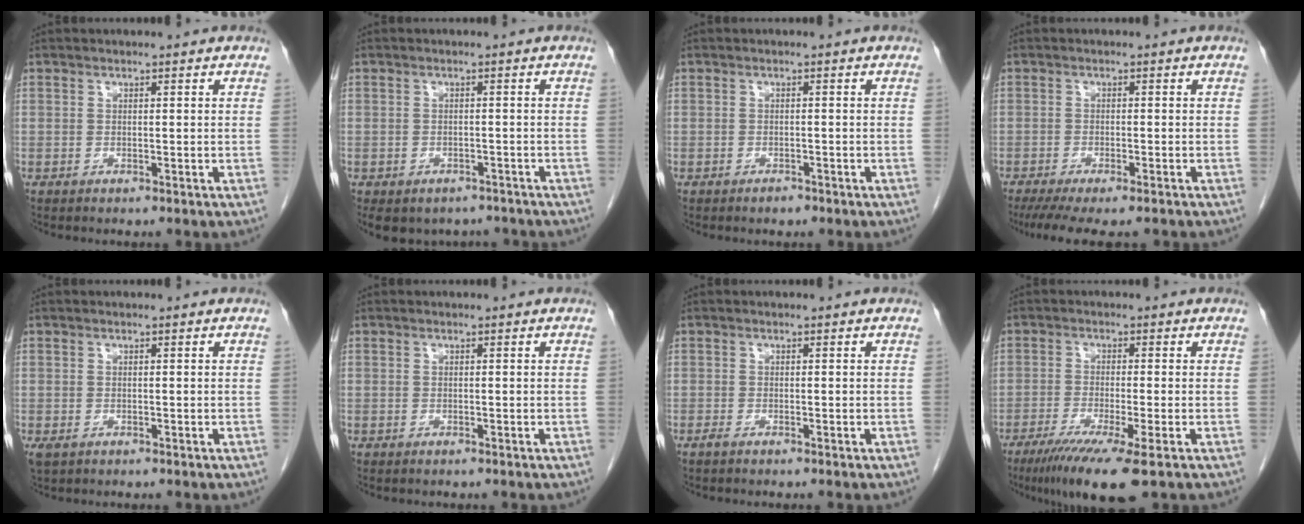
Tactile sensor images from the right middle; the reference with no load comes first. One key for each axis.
{"total": 8.3, "fx": -6.4, "fy": 5.0, "fz": 2.0, "tx": -0.035, "ty": 0.005, "tz": -0.076}
{"total": 1.0, "fx": -0.9, "fy": 0.4, "fz": 0.4, "tx": -0.009, "ty": 0.000, "tz": -0.011}
{"total": 9.8, "fx": -7.9, "fy": 1.9, "fz": 5.4, "tx": -0.078, "ty": -0.013, "tz": -0.118}
{"total": 1.4, "fx": -0.5, "fy": 1.0, "fz": 0.9, "tx": -0.020, "ty": -0.003, "tz": -0.002}
{"total": 0.0}
{"total": 0.7, "fx": -0.5, "fy": 0.0, "fz": 0.4, "tx": -0.011, "ty": -0.001, "tz": -0.011}
{"total": 9.4, "fx": -5.9, "fy": 0.0, "fz": 7.3, "tx": -0.120, "ty": -0.025, "tz": -0.094}